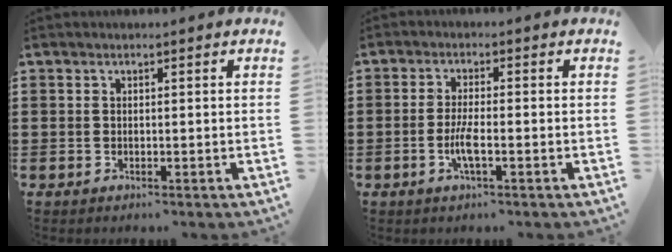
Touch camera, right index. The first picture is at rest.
{"total": 3.7, "force": [-1.3, 0.6, 3.4], "torque": [-0.079, -0.007, -0.028]}